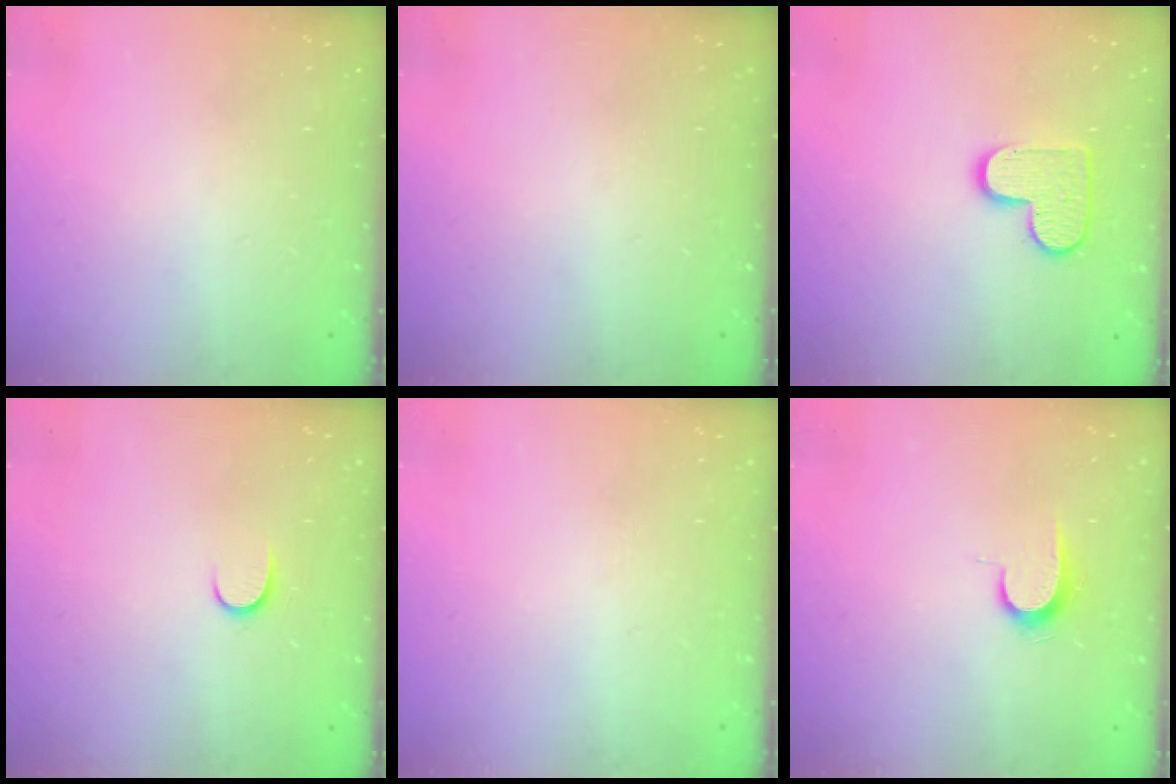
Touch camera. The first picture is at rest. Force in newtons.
{"total": 0.0}
{"total": 10.6, "press": 10.6, "slide": 0.7}
{"total": 5.3, "press": 5.3, "slide": 0.5}
{"total": 0.0}
{"total": 6.6, "press": 6.6, "slide": 0.7}